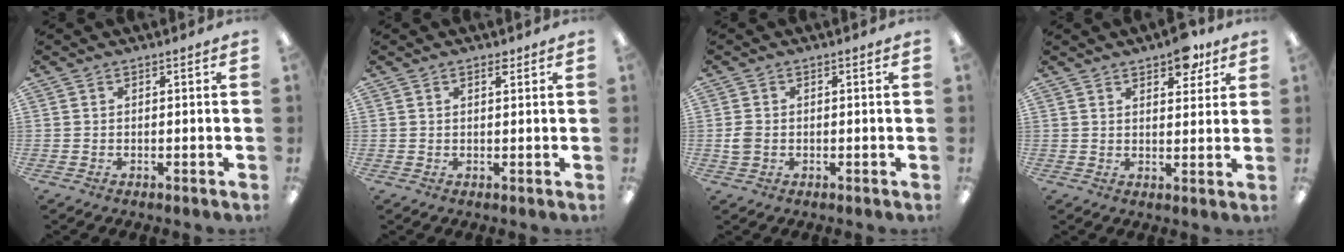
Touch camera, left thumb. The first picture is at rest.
{"total": 1.5, "force": [1.1, 0.5, 0.9], "torque": [-0.012, -0.002, 0.018]}
{"total": 2.6, "force": [-0.3, 2.0, 1.6], "torque": [-0.028, 0.006, -0.005]}
{"total": 7.3, "force": [5.0, 3.3, 4.1], "torque": [-0.034, -0.027, 0.081]}